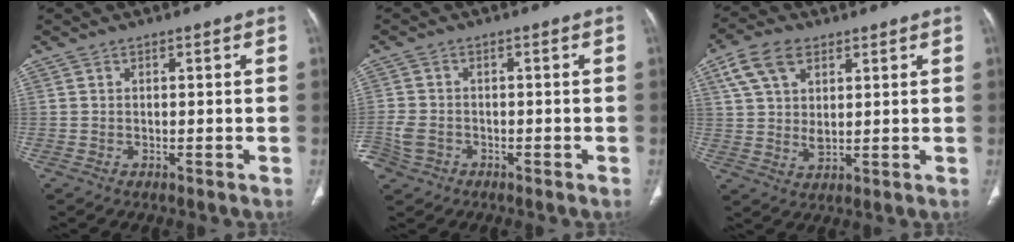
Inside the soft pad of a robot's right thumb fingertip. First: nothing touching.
{"total": 5.9, "force": [-2.8, 4.7, 2.5], "torque": [-0.061, 0.019, -0.045]}
{"total": 9.7, "force": [4.4, 5.7, 6.5], "torque": [-0.122, -0.005, 0.085]}